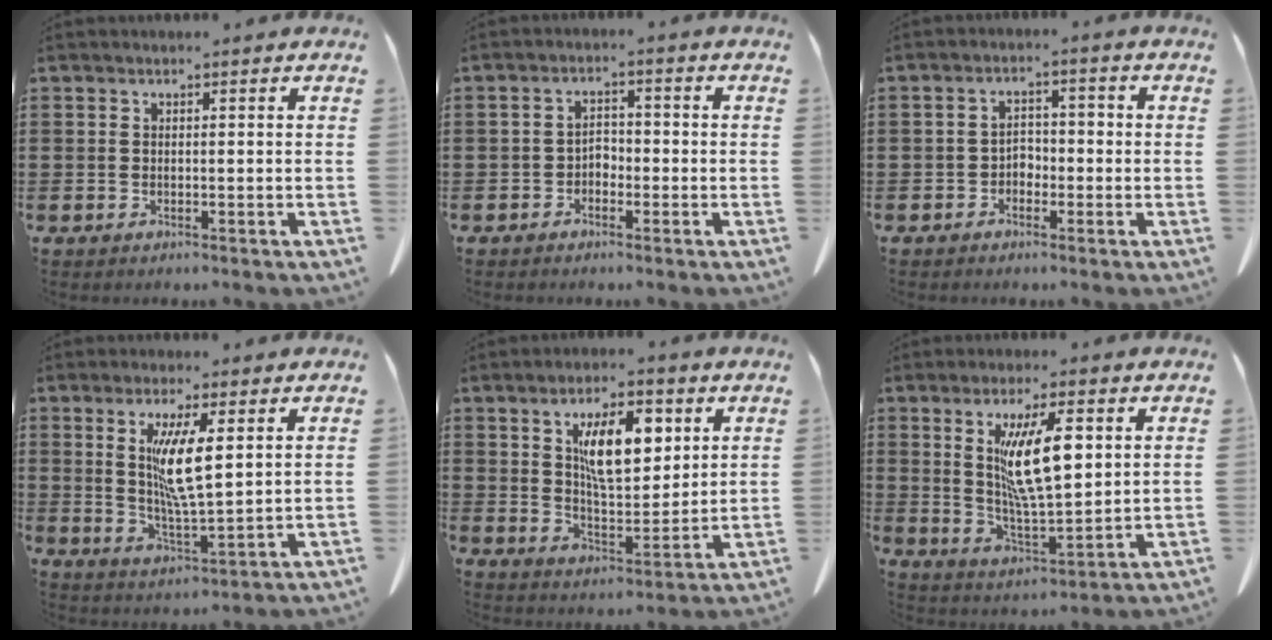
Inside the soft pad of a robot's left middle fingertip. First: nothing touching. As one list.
[{"total": 2.2, "force": [-1.4, 1.3, 1.0], "torque": [-0.025, 0.009, -0.033]}, {"total": 2.5, "force": [-1.5, 1.7, 1.1], "torque": [-0.027, 0.008, -0.035]}, {"total": 8.2, "force": [2.5, 1.8, 7.5], "torque": [-0.142, -0.004, 0.041]}, {"total": 9.9, "force": [4.6, 4.0, 7.8], "torque": [-0.137, -0.008, 0.075]}, {"total": 11.0, "force": [3.4, 3.4, 9.9], "torque": [-0.185, -0.001, 0.054]}]